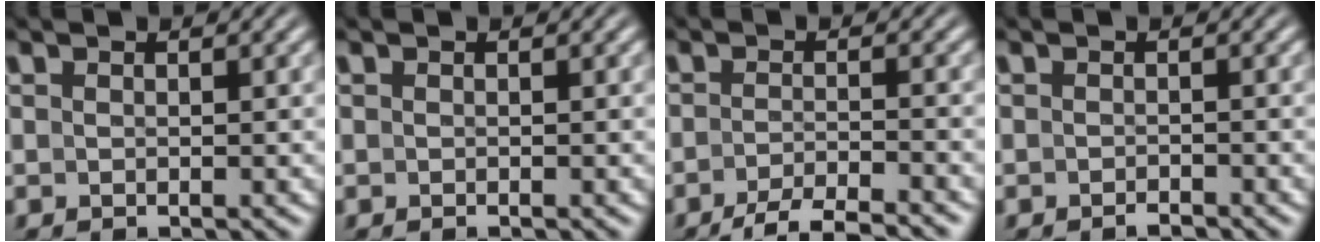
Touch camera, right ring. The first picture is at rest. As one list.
[{"total": 0.0}, {"total": 4.3, "force": [-3.8, 0.5, 2.0], "torque": [-0.029, -0.005, -0.061]}, {"total": 1.1, "force": [-1.0, -0.2, 0.1], "torque": [-0.002, 0.000, -0.017]}]